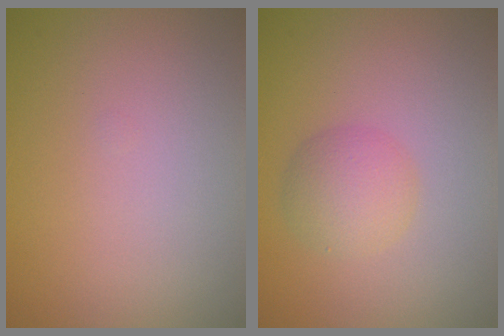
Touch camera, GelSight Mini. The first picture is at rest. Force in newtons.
{"total": 2.8, "press": 2.8, "slide": 0.1}